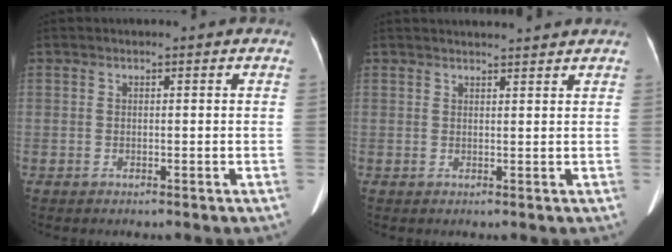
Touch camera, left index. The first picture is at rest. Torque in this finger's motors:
{"motor_torque": [0.14, -0.82, 0.01, 0.00]}